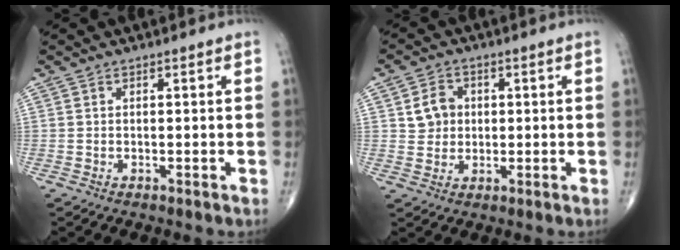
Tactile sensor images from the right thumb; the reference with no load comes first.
{"total": 5.2, "force": [1.0, 4.6, 2.3], "torque": [-0.018, -0.001, 0.015]}